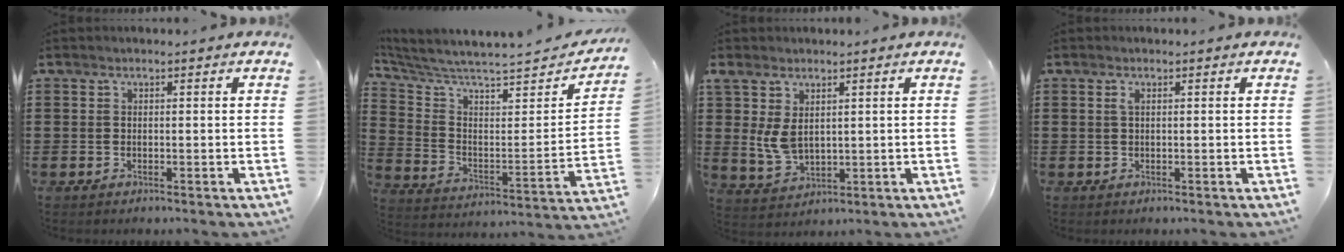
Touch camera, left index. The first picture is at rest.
{"total": 4.8, "force": [4.2, 0.8, 2.1], "torque": [-0.069, -0.045, 0.066]}
{"total": 5.0, "force": [1.6, 3.0, 3.7], "torque": [-0.094, 0.003, 0.026]}
{"total": 0.8, "force": [0.3, 0.2, 0.7], "torque": [-0.016, 0.001, 0.005]}